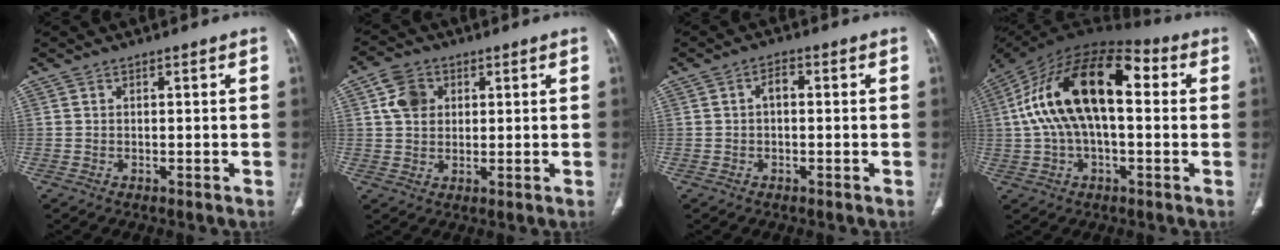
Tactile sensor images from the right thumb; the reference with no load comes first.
{"total": 6.2, "force": [1.9, 4.8, 3.3], "torque": [-0.045, -0.001, 0.034]}
{"total": 2.4, "force": [0.1, 1.4, 2.0], "torque": [-0.030, 0.012, -0.004]}
{"total": 21.4, "force": [2.9, 10.9, 18.2], "torque": [-0.329, 0.047, 0.035]}